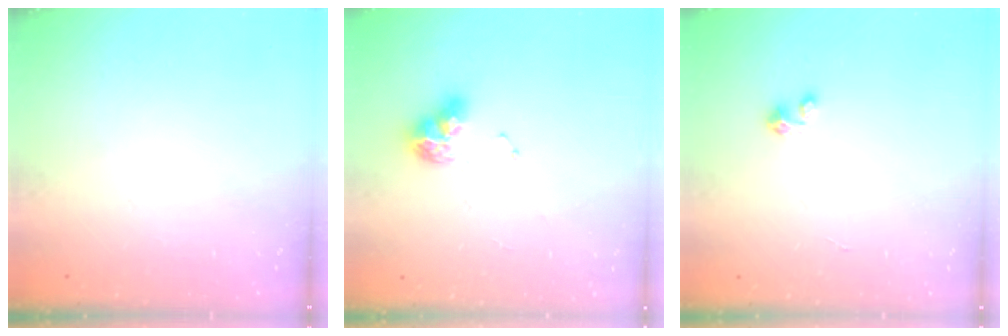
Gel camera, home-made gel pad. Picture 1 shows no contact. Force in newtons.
{"total": 8.8, "press": 8.7, "slide": 1.1}
{"total": 2.1, "press": 2.1, "slide": 0.1}